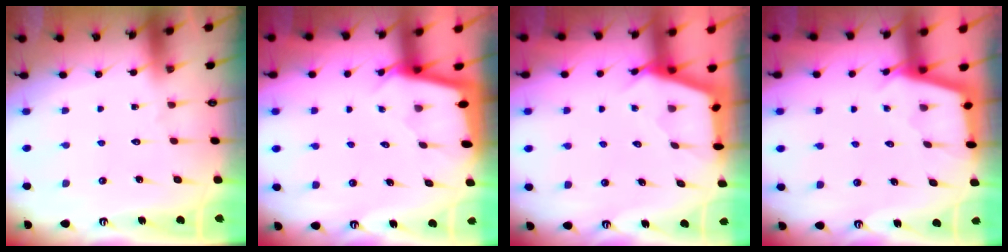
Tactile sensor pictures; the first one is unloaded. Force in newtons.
{"total": 2.1, "press": 2.1, "slide": 0.1}
{"total": 3.1, "press": 3.1, "slide": 0.3}
{"total": 2.4, "press": 2.4, "slide": 0.2}